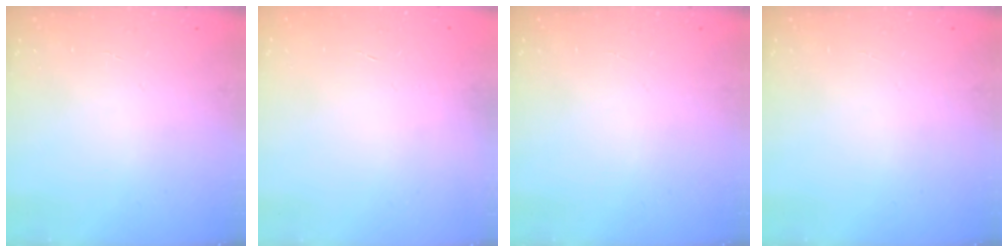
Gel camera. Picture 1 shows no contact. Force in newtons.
{"total": 0.0}
{"total": 0.0}
{"total": 0.0}